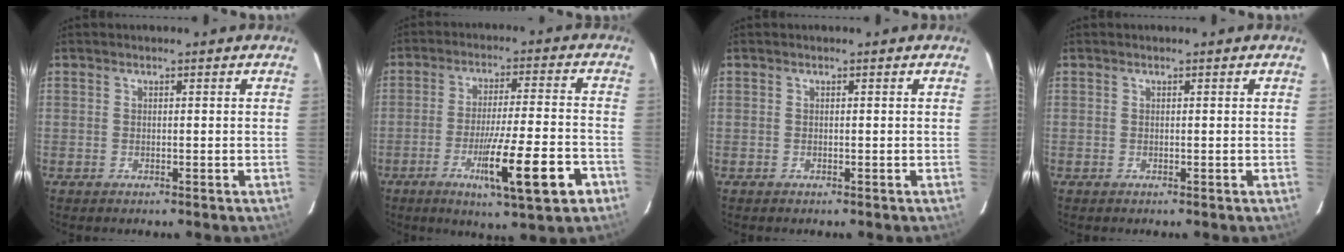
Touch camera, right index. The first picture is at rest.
{"total": 13.3, "force": [-6.0, 0.7, 11.9], "torque": [-0.194, -0.016, -0.086]}
{"total": 0.0}
{"total": 0.0}